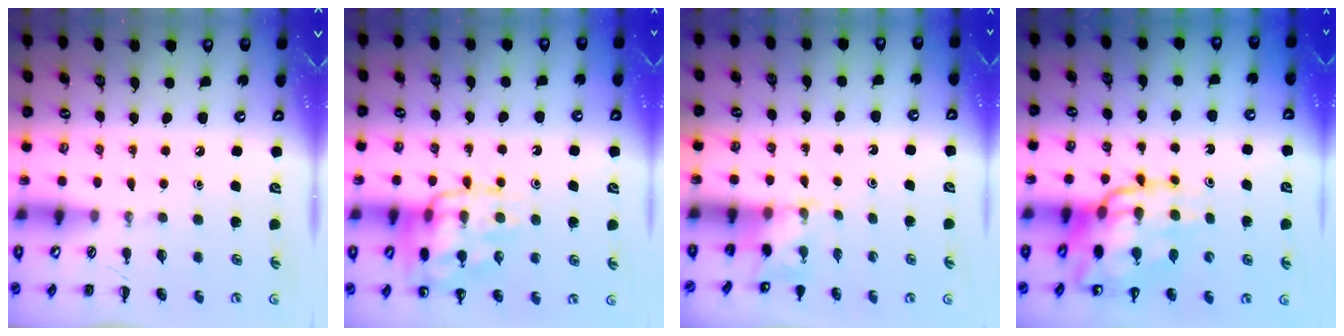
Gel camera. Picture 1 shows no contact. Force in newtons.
{"total": 16.2, "press": 16.1, "slide": 1.6}
{"total": 3.8, "press": 3.7, "slide": 0.8}
{"total": 15.3, "press": 14.7, "slide": 4.2}